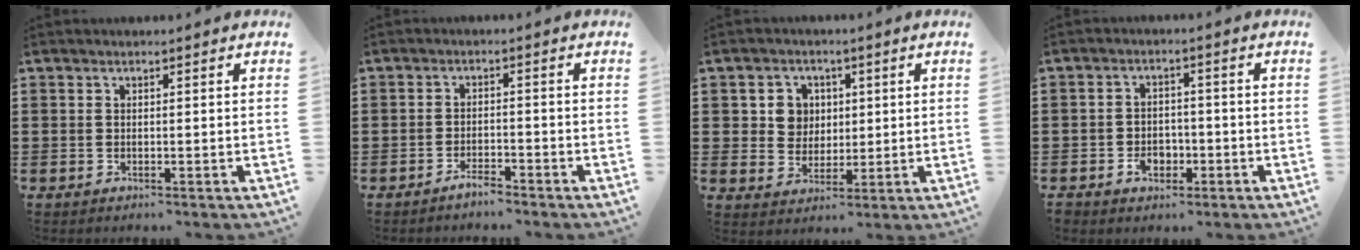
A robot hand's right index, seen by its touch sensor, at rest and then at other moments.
{"total": 2.1, "force": [-2.0, 0.3, 0.6], "torque": [-0.016, 0.002, -0.039]}
{"total": 5.1, "force": [1.2, 4.6, 1.6], "torque": [-0.054, 0.015, 0.020]}
{"total": 3.5, "force": [-1.7, 2.6, 1.6], "torque": [-0.032, 0.007, -0.033]}